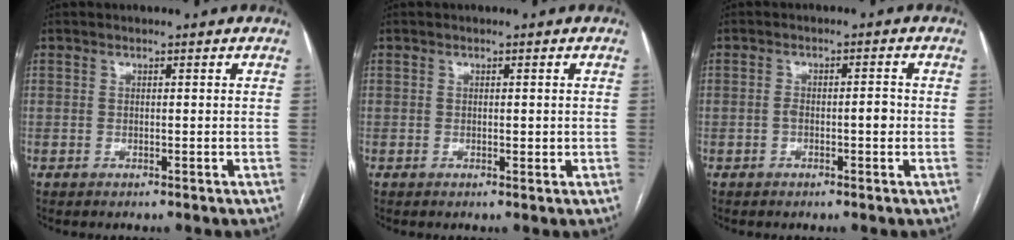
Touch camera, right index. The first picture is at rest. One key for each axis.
{"total": 1.0, "fx": -0.1, "fy": 0.4, "fz": 1.0, "tx": -0.013, "ty": -0.001, "tz": 0.001}
{"total": 2.9, "fx": -0.7, "fy": 0.9, "fz": 2.7, "tx": -0.043, "ty": 0.005, "tz": -0.009}